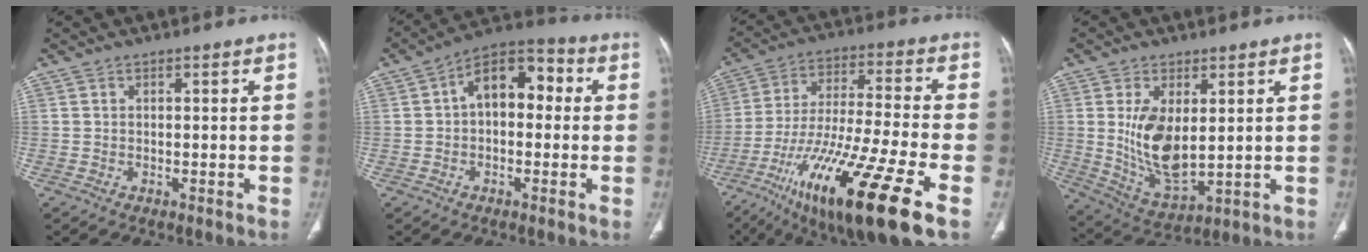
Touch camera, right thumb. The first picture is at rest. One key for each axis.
{"total": 11.0, "fx": 1.1, "fy": 6.9, "fz": 8.5, "tx": -0.100, "ty": 0.036, "tz": 0.003}
{"total": 25.6, "fx": -11.6, "fy": 4.7, "fz": 22.3, "tx": -0.422, "ty": 0.005, "tz": -0.199}
{"total": 11.7, "fx": 1.7, "fy": 5.9, "fz": 9.9, "tx": -0.177, "ty": -0.024, "tz": 0.050}